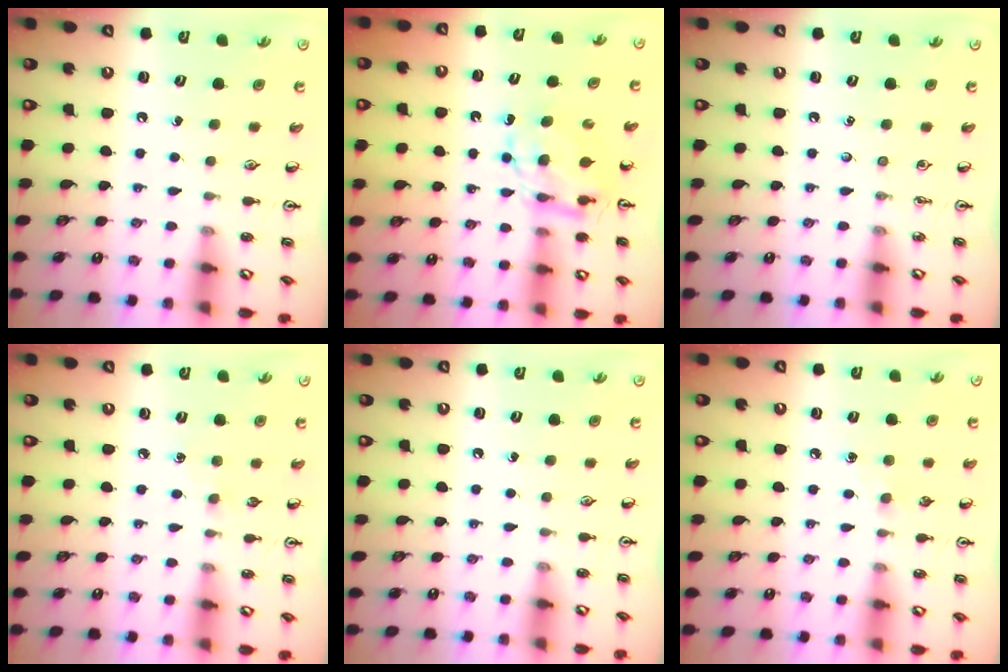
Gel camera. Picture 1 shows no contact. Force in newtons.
{"total": 7.1, "press": 7.1, "slide": 0.3}
{"total": 0.0}
{"total": 2.6, "press": 2.5, "slide": 0.3}
{"total": 0.0}
{"total": 4.5, "press": 4.4, "slide": 0.7}